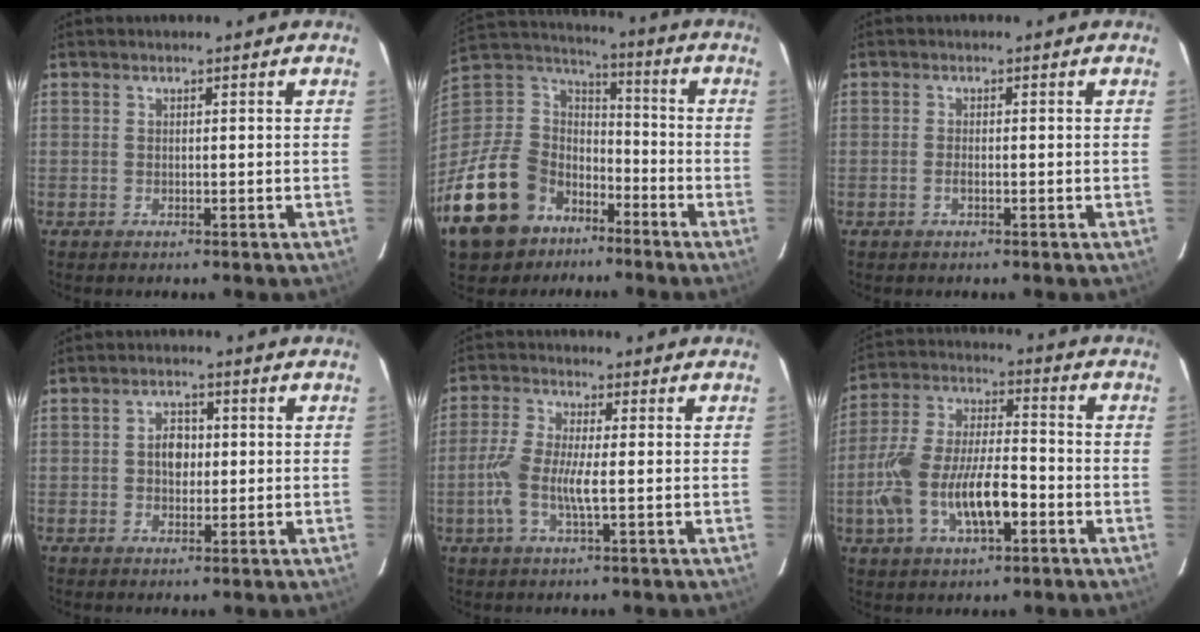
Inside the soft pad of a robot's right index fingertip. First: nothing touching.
{"total": 21.7, "force": [-13.8, 14.4, 8.6], "torque": [-0.214, 0.023, -0.218]}
{"total": 1.2, "force": [-0.6, 0.5, 1.0], "torque": [-0.023, 0.001, -0.012]}
{"total": 3.8, "force": [0.1, 3.0, 2.4], "torque": [-0.039, 0.010, 0.003]}
{"total": 7.2, "force": [-1.4, 1.7, 6.9], "torque": [-0.153, 0.000, -0.030]}
{"total": 15.7, "force": [-5.3, 6.4, 13.4], "torque": [-0.277, 0.000, -0.090]}